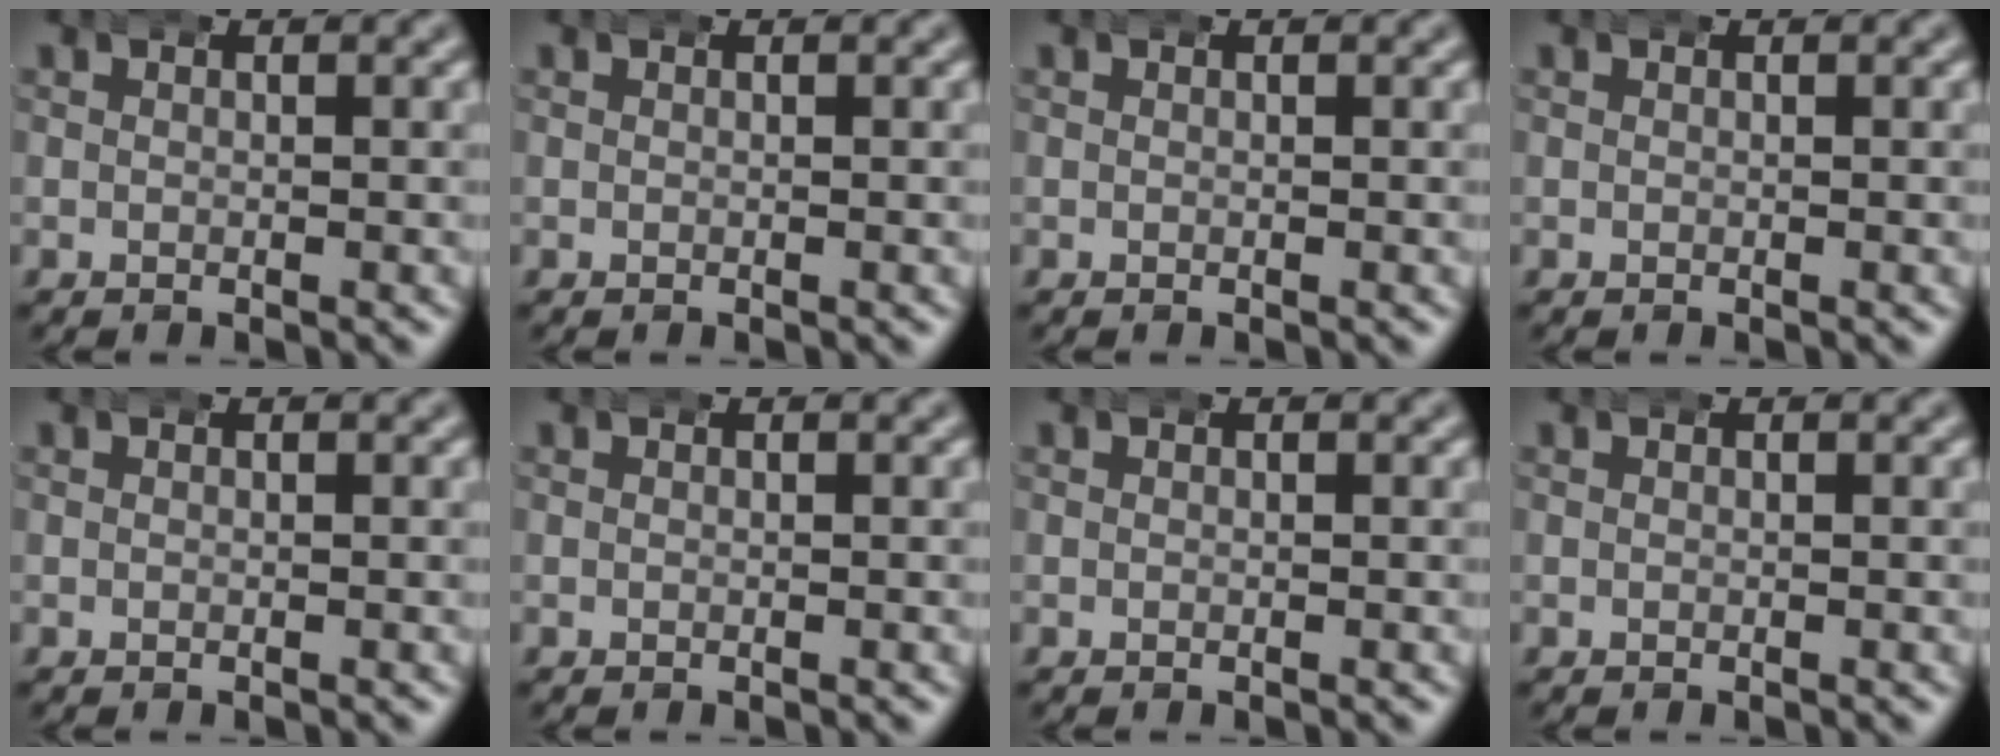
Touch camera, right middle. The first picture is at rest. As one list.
[{"total": 0.0}, {"total": 0.0}, {"total": 0.0}, {"total": 0.0}, {"total": 0.0}, {"total": 0.0}, {"total": 0.0}]